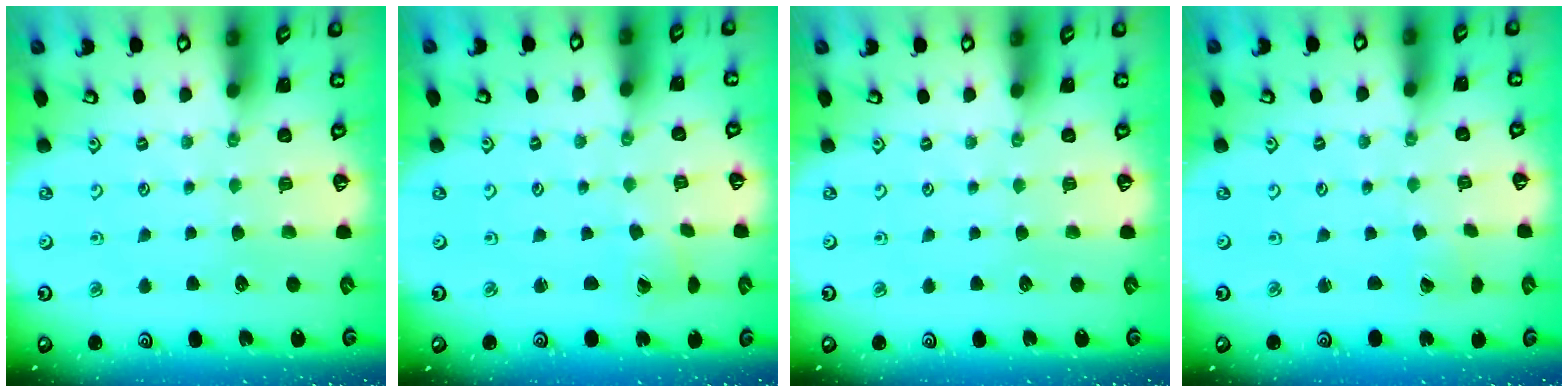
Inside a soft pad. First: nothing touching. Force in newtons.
{"total": 1.1, "press": 1.1, "slide": 0.0}
{"total": 0.0}
{"total": 0.6, "press": 0.6, "slide": 0.1}